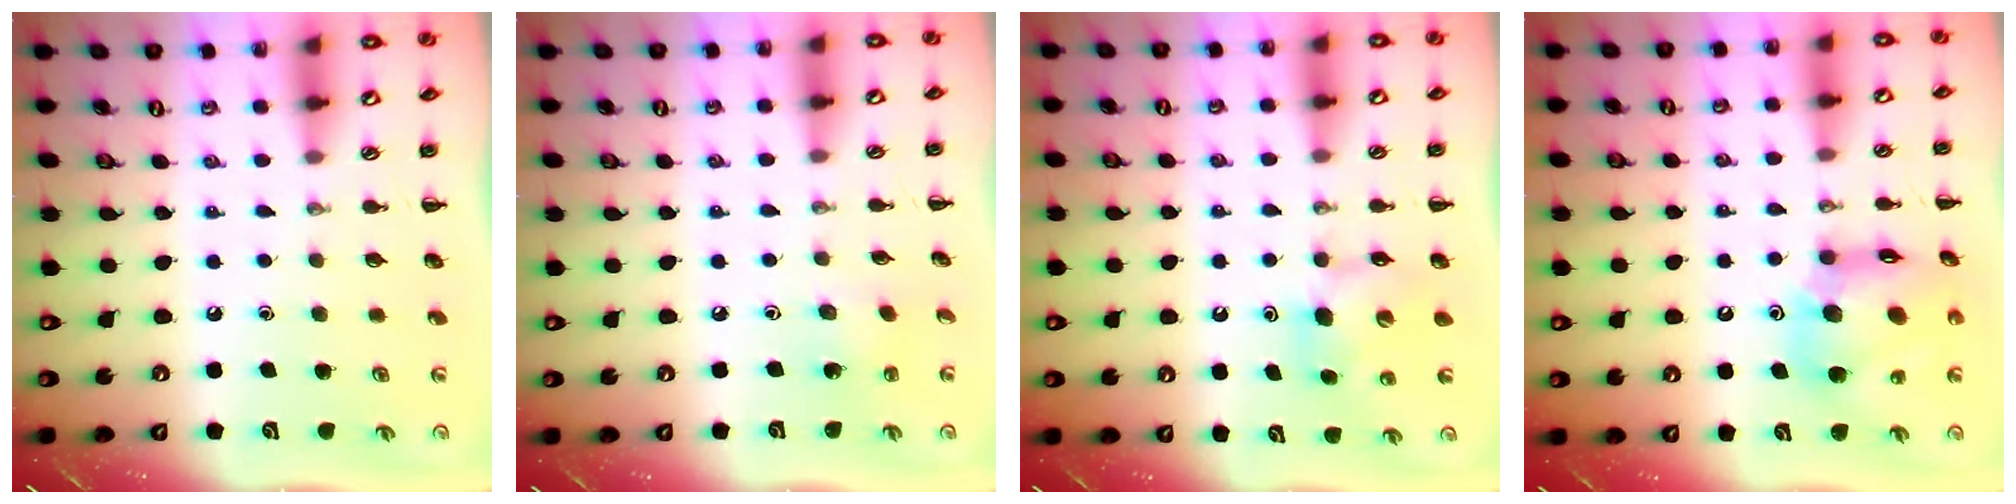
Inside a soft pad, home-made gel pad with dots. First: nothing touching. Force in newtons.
{"total": 1.5, "press": 1.5, "slide": 0.5}
{"total": 6.6, "press": 6.6, "slide": 0.6}
{"total": 15.7, "press": 15.3, "slide": 3.4}